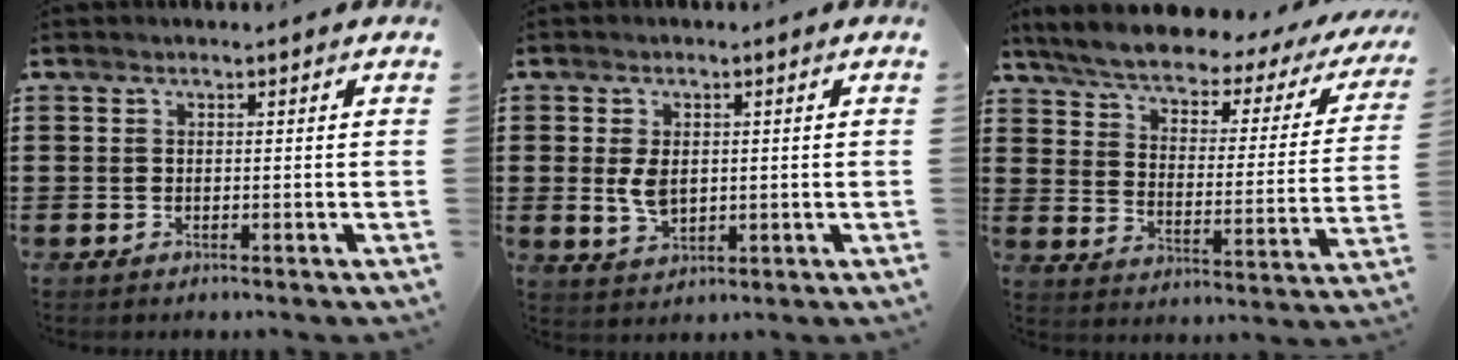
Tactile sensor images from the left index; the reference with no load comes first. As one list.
[{"total": 4.2, "force": [0.4, 2.6, 3.3], "torque": [-0.082, 0.001, 0.003]}, {"total": 4.9, "force": [4.3, 1.0, 2.1], "torque": [-0.067, -0.033, 0.066]}]